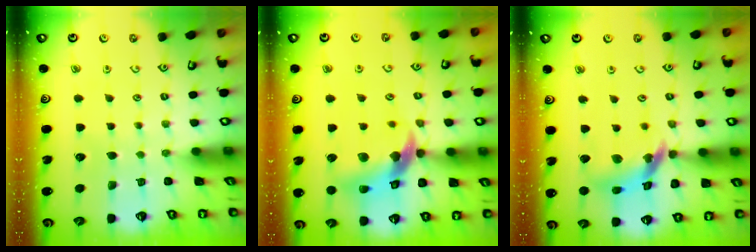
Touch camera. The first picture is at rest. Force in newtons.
{"total": 11.5, "press": 11.4, "slide": 1.7}
{"total": 12.5, "press": 12.5, "slide": 1.4}